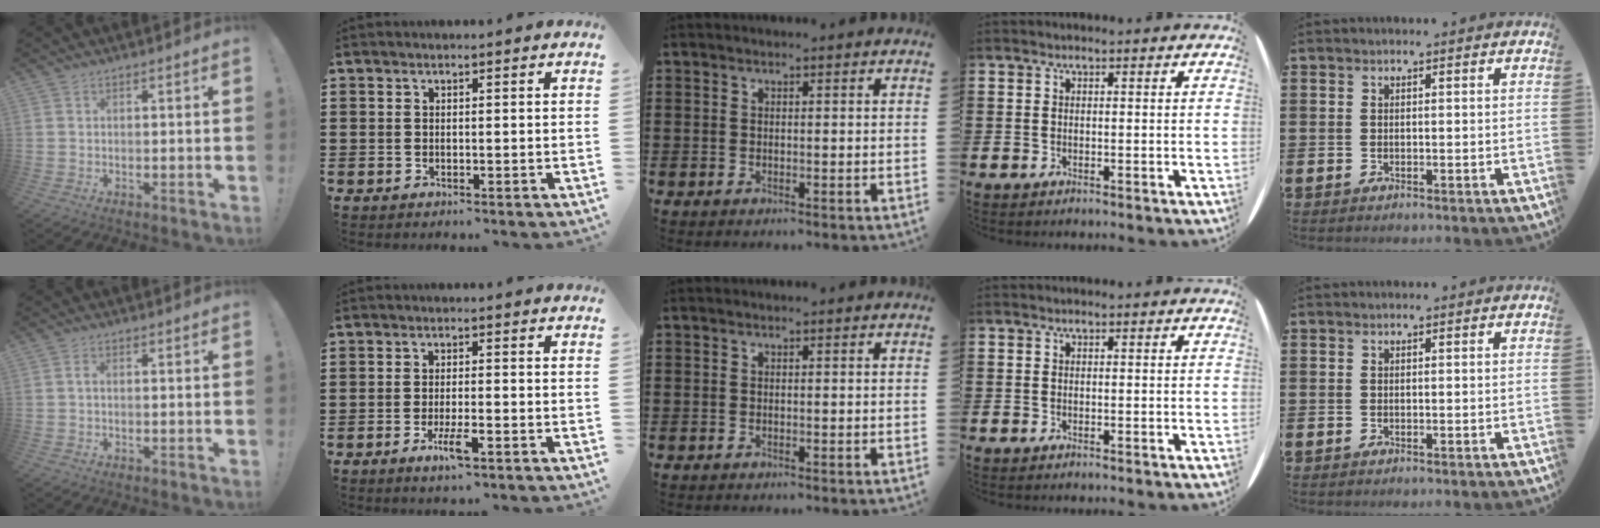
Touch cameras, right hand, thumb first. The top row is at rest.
{"thumb": {"total": 1.2, "force": [-0.1, 0.6, 1.0], "torque": [-0.021, 0.004, -0.003]}, "index": {"total": 4.2, "force": [-2.2, 0.7, 3.5], "torque": [-0.075, -0.011, -0.043]}}